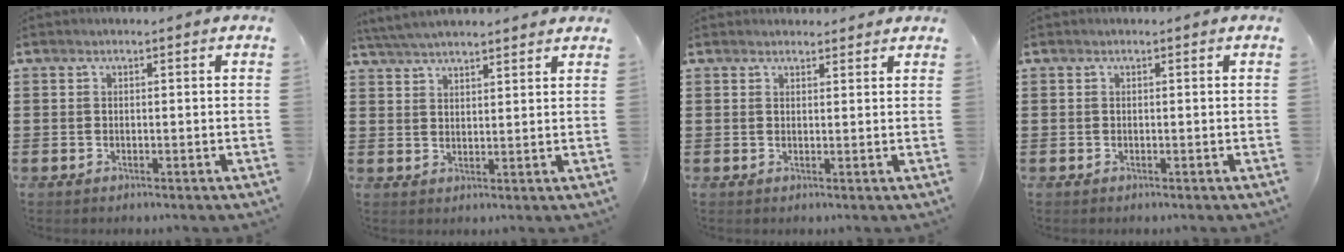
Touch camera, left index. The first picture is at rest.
{"total": 4.1, "force": [4.0, 0.1, 0.9], "torque": [-0.030, -0.006, 0.074]}
{"total": 1.6, "force": [1.5, 0.4, 0.0], "torque": [-0.004, 0.004, 0.029]}
{"total": 0.0}